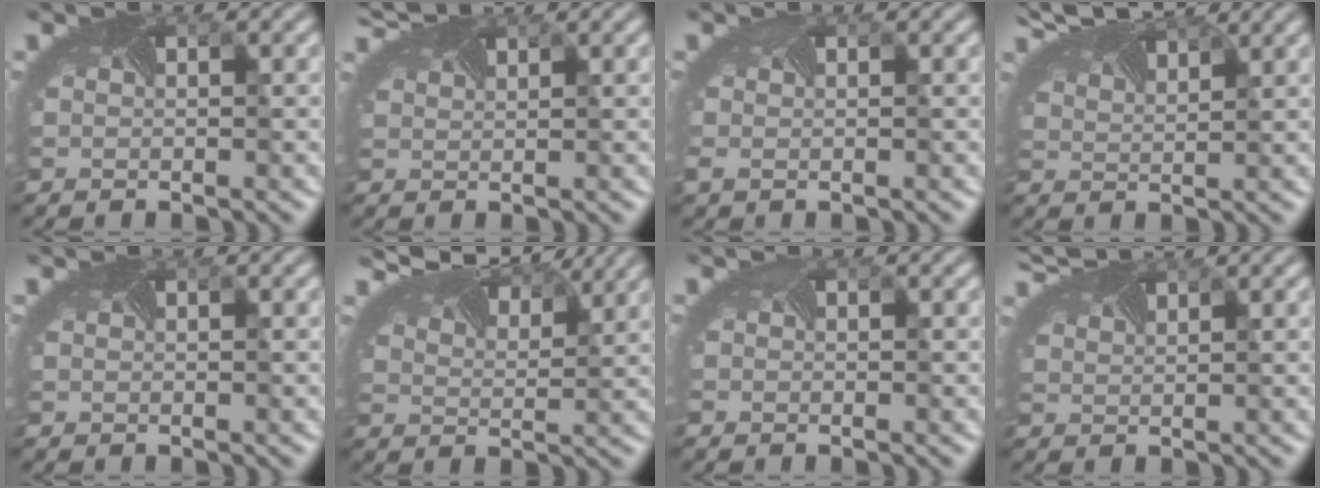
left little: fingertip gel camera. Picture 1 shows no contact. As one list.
[{"total": 2.2, "force": [2.2, -0.1, 0.3], "torque": [-0.011, 0.007, 0.037]}, {"total": 1.1, "force": [-0.2, 0.7, 0.8], "torque": [-0.027, -0.002, -0.006]}, {"total": 5.4, "force": [4.8, 1.1, 2.1], "torque": [-0.047, 0.018, 0.064]}, {"total": 0.0}, {"total": 6.2, "force": [5.5, 1.5, 2.6], "torque": [-0.056, 0.014, 0.077]}, {"total": 0.5, "force": [-0.4, 0.3, 0.1], "torque": [-0.004, -0.005, -0.006]}, {"total": 2.7, "force": [2.7, 0.0, 0.5], "torque": [-0.019, 0.008, 0.045]}]